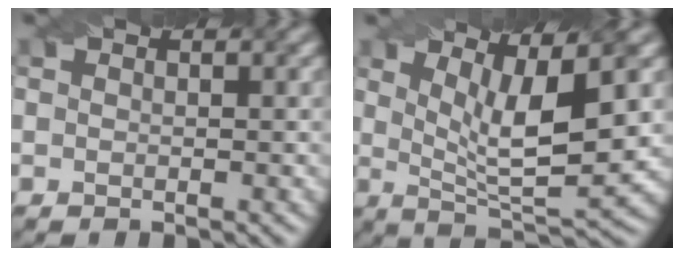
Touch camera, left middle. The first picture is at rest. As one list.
[{"total": 7.2, "force": [2.2, 1.8, 6.6], "torque": [-0.115, -0.007, 0.041]}]